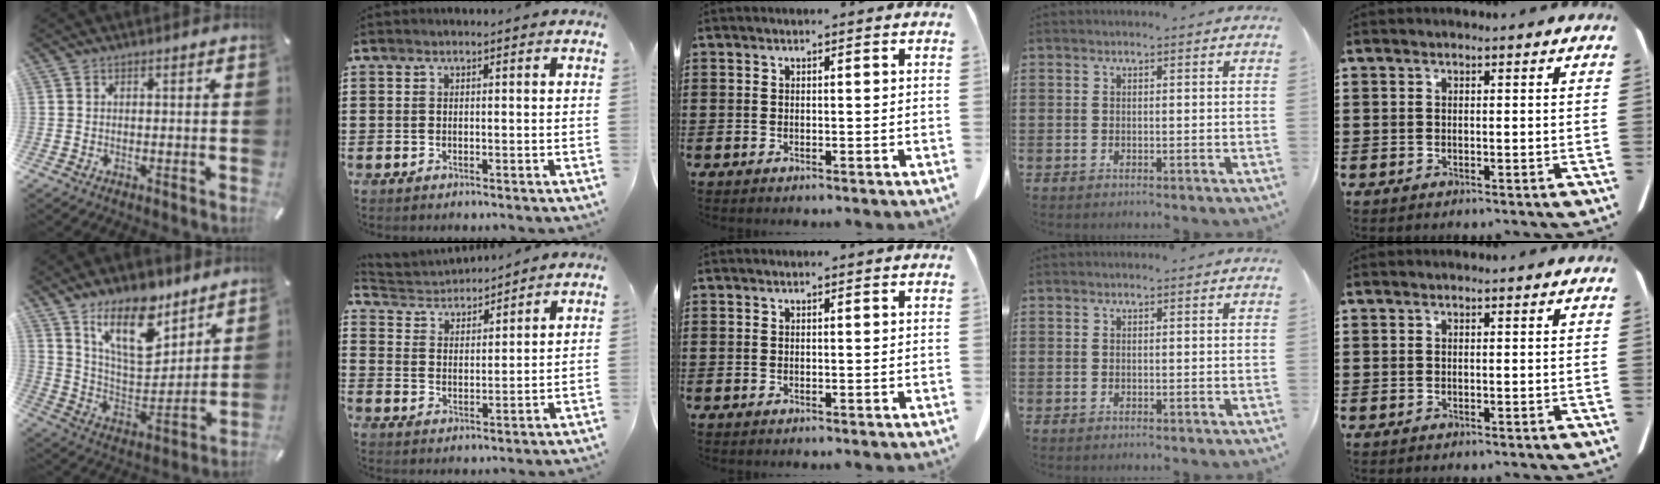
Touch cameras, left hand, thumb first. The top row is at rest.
{"thumb": {"total": 18.5, "force": [12.7, 8.5, 10.4], "torque": [-0.174, -0.073, 0.224]}, "index": {"total": 3.3, "force": [3.2, 0.6, -0.3], "torque": [-0.015, -0.017, 0.055]}}